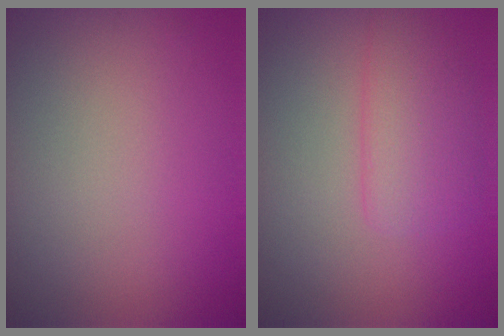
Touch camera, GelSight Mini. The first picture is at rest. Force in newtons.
{"total": 3.1, "press": 3.1, "slide": 0.4}